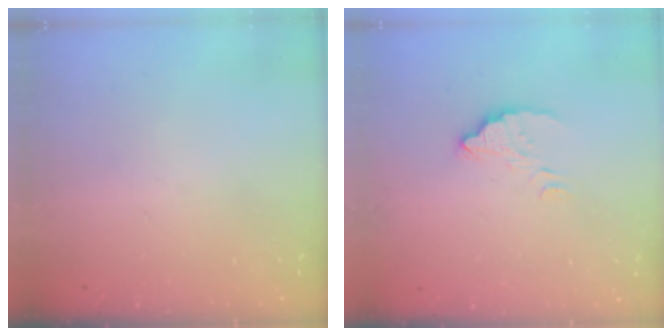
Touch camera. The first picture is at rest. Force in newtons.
{"total": 3.8, "press": 3.8, "slide": 0.2}